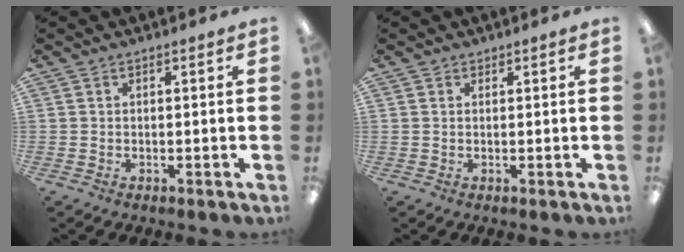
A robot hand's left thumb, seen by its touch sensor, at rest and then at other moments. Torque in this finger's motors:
{"motor_torque": [-0.05, 0.05, 0.18, -0.22, -0.01]}